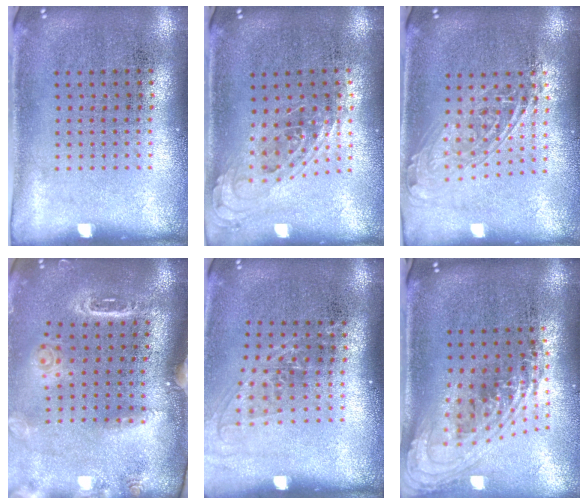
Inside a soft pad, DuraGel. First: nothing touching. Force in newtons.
{"total": 0.8, "press": 0.8, "slide": 0.3}
{"total": 1.6, "press": 1.3, "slide": 0.9}
{"total": 1.8, "press": 1.7, "slide": 0.6}
{"total": 1.2, "press": 1.0, "slide": 0.7}
{"total": 2.3, "press": 1.7, "slide": 1.6}